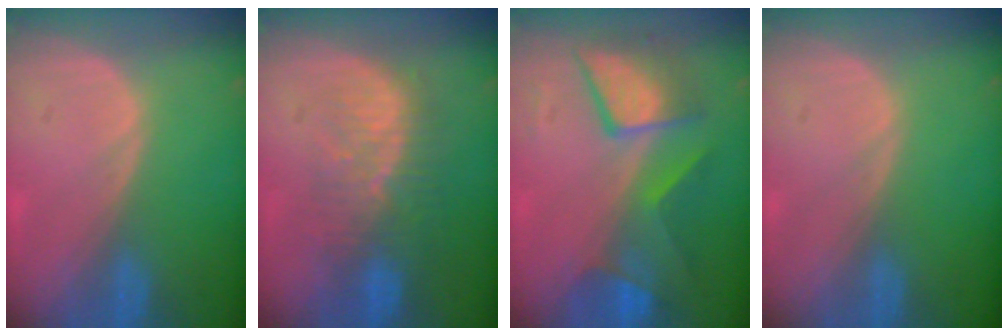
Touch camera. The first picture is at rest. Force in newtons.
{"total": 9.7, "press": 8.5, "slide": 4.8}
{"total": 8.3, "press": 8.3, "slide": 0.4}
{"total": 0.0}